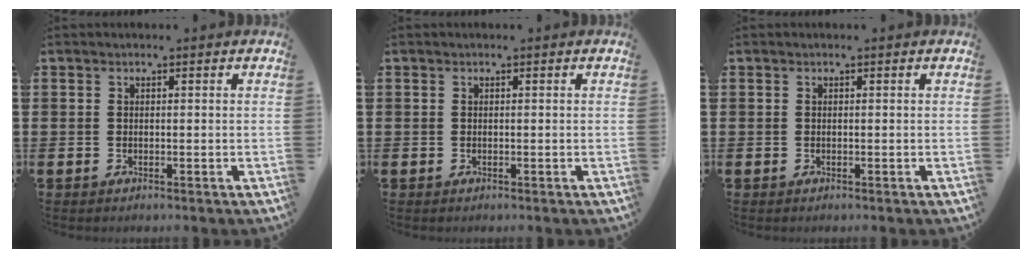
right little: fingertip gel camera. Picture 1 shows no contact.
{"total": 0.0}
{"total": 0.0}